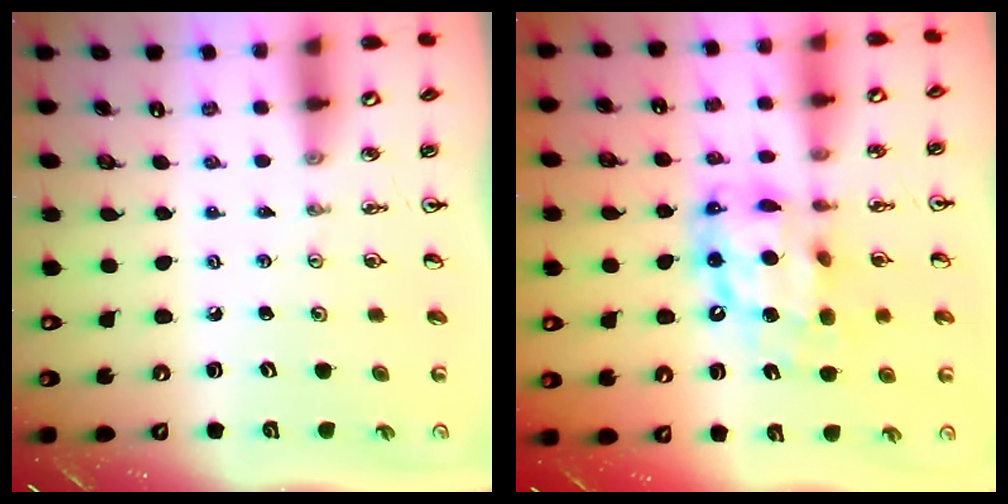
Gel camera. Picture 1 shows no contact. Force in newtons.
{"total": 13.7, "press": 13.6, "slide": 1.0}